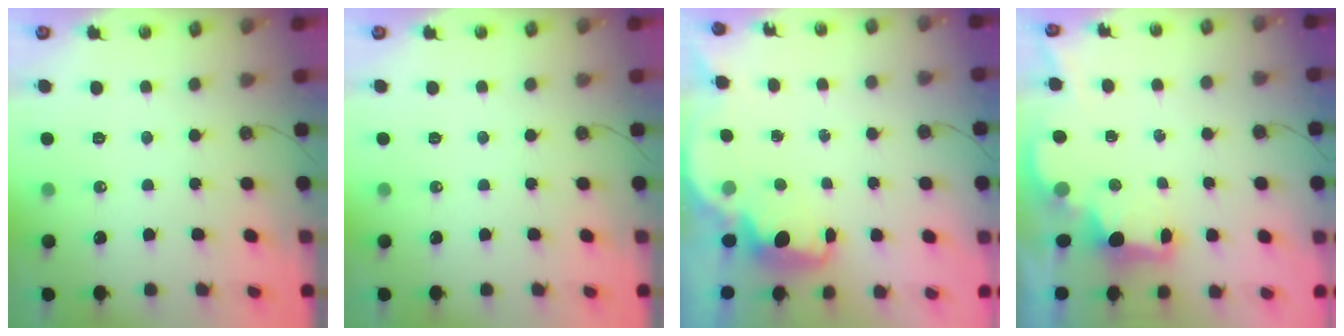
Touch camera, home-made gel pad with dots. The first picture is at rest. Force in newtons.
{"total": 0.0}
{"total": 2.2, "press": 2.1, "slide": 0.6}
{"total": 2.1, "press": 1.9, "slide": 0.8}